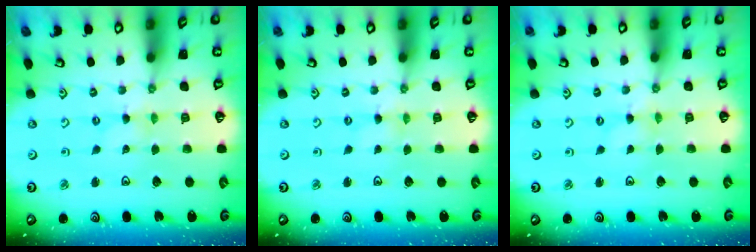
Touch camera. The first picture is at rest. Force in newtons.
{"total": 0.0}
{"total": 0.0}